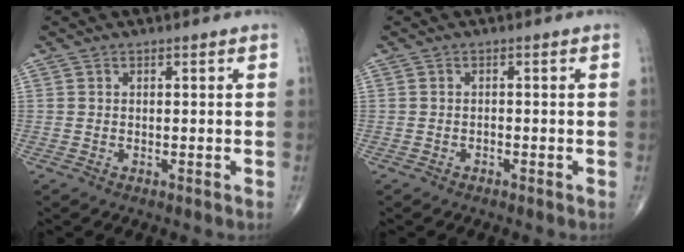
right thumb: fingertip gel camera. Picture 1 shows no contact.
{"total": 0.5, "force": [-0.4, 0.2, 0.2], "torque": [0.000, 0.000, -0.011]}